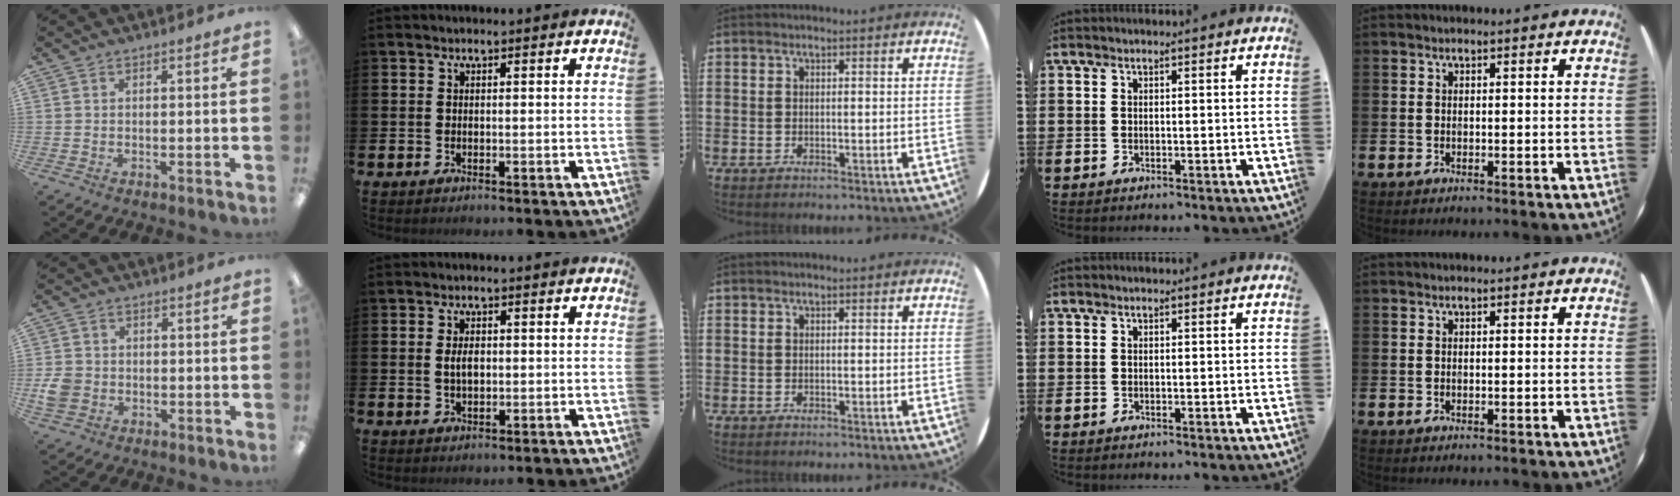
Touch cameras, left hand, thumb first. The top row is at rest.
{"thumb": {"total": 4.6, "force": [-1.1, 4.1, 1.9], "torque": [-0.030, 0.006, -0.020]}, "index": {"total": 2.7, "force": [0.3, 1.6, 2.2], "torque": [-0.036, 0.003, 0.002]}}